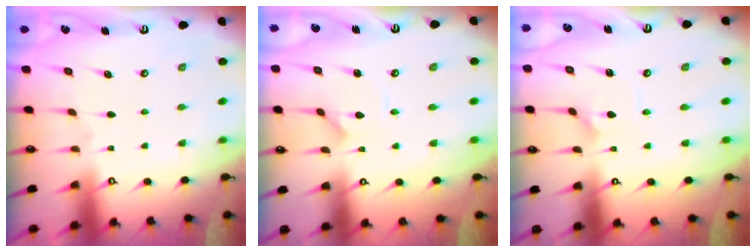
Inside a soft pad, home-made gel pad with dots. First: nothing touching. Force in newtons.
{"total": 1.6, "press": 1.6, "slide": 0.1}
{"total": 2.4, "press": 2.4, "slide": 0.2}